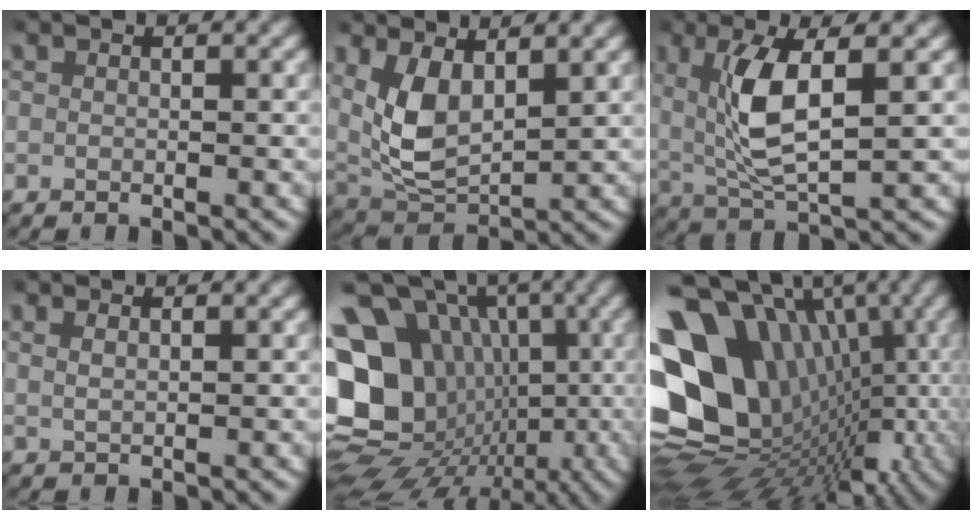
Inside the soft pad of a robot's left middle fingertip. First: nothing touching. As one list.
[{"total": 5.8, "force": [1.7, 3.5, 4.3], "torque": [-0.105, -0.009, 0.037]}, {"total": 6.3, "force": [1.6, 2.4, 5.6], "torque": [-0.131, -0.005, 0.040]}, {"total": 0.9, "force": [0.8, 0.0, 0.5], "torque": [-0.012, -0.002, 0.021]}, {"total": 19.2, "force": [-1.0, 15.4, 11.4], "torque": [-0.214, -0.046, -0.017]}, {"total": 24.4, "force": [-2.6, 18.1, 16.1], "torque": [-0.280, -0.051, -0.038]}]